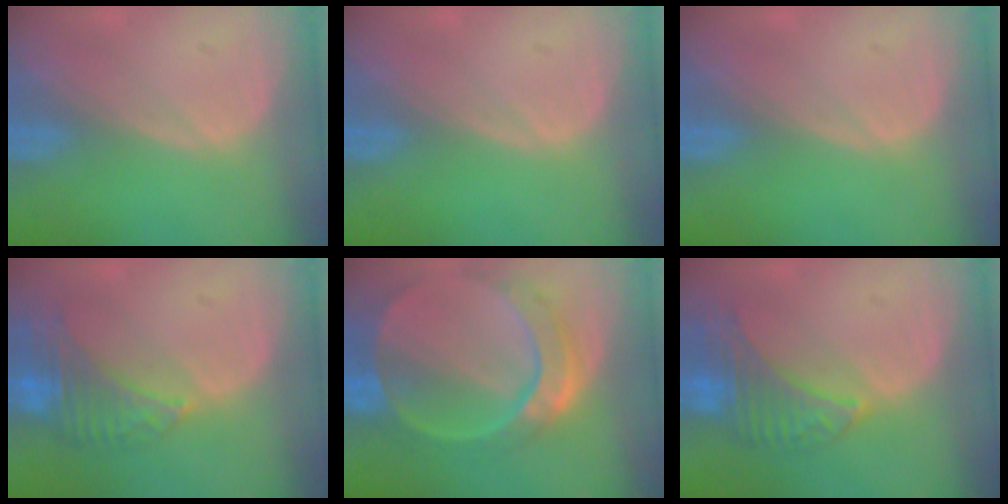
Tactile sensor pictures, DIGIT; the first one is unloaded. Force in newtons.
{"total": 0.0}
{"total": 0.0}
{"total": 8.1, "press": 6.9, "slide": 4.1}
{"total": 10.2, "press": 8.6, "slide": 5.5}
{"total": 7.2, "press": 7.0, "slide": 1.6}